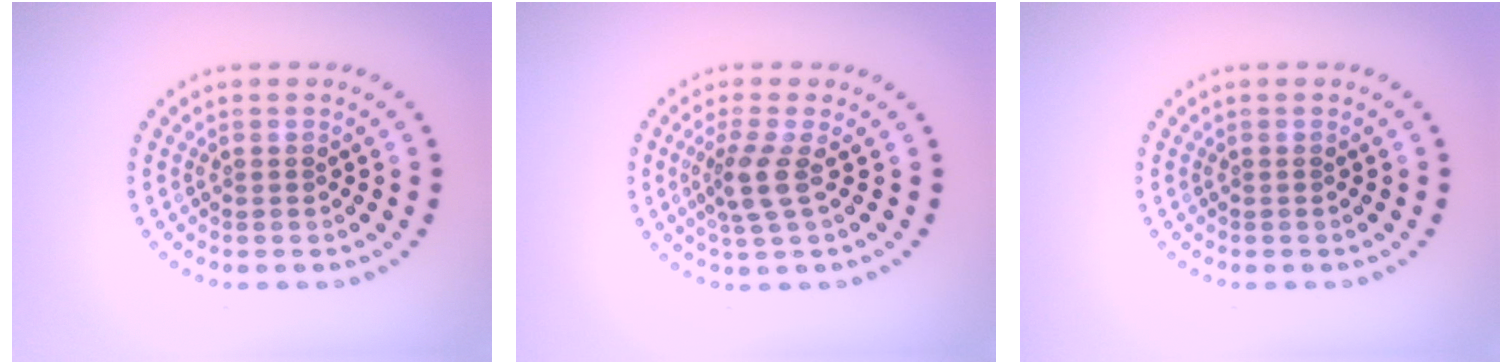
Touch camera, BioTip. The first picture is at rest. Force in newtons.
{"total": 2.6, "press": 1.9, "slide": 1.7}
{"total": 0.0}